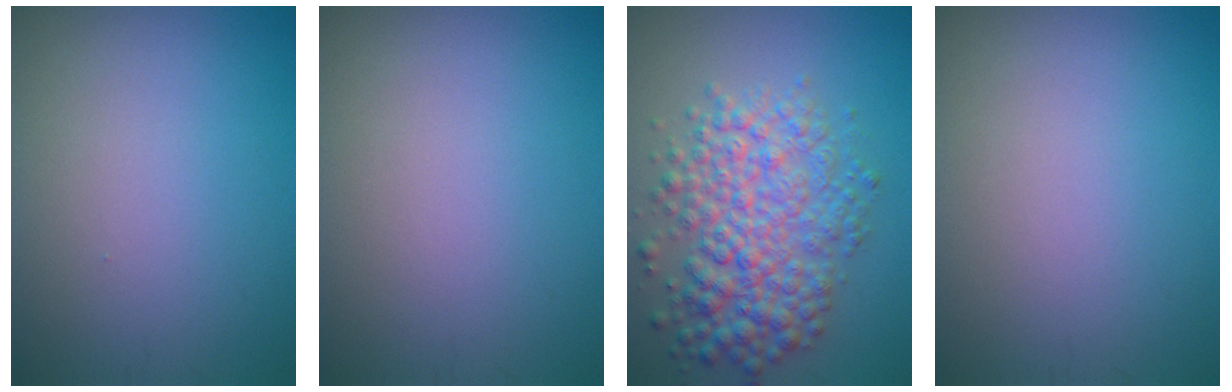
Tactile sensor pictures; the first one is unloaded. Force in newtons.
{"total": 0.0}
{"total": 6.9, "press": 6.9, "slide": 0.1}
{"total": 0.0}